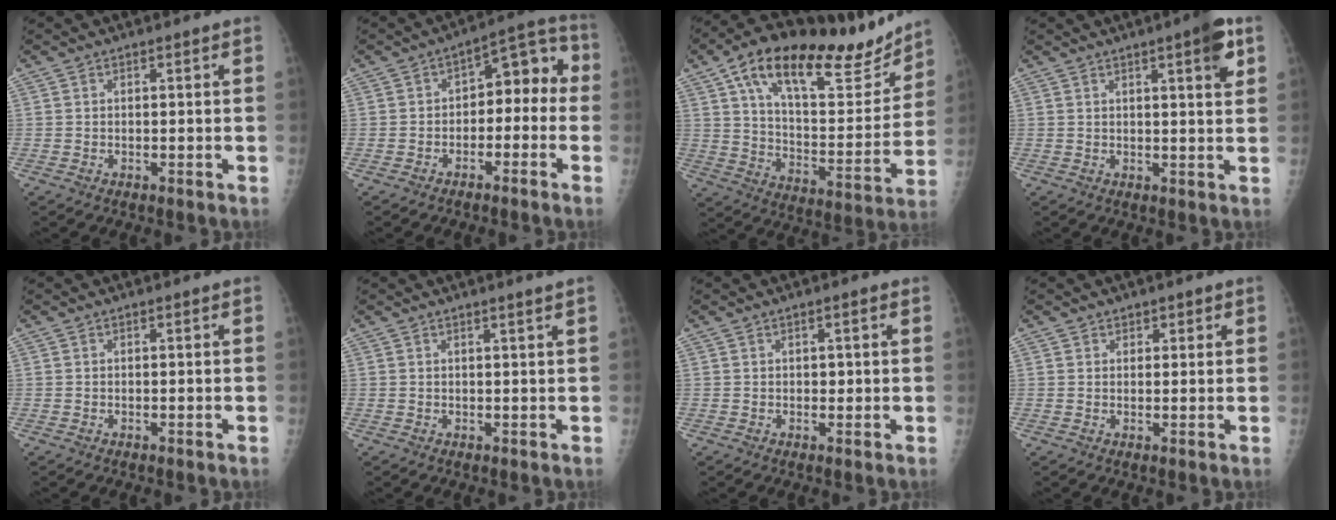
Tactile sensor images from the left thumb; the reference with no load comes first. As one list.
[{"total": 9.6, "force": [-1.7, 6.1, 7.2], "torque": [-0.052, 0.055, -0.036]}, {"total": 26.8, "force": [17.5, 10.3, 17.5], "torque": [-0.224, -0.039, 0.279]}, {"total": 5.7, "force": [2.7, 0.9, 4.9], "torque": [-0.054, -0.008, 0.031]}, {"total": 0.0}, {"total": 1.7, "force": [1.2, -0.6, 1.1], "torque": [-0.020, -0.007, 0.022]}, {"total": 1.6, "force": [0.6, 1.0, 1.2], "torque": [-0.007, 0.000, 0.005]}, {"total": 1.8, "force": [1.0, 1.4, -0.1], "torque": [0.033, -0.003, 0.005]}]